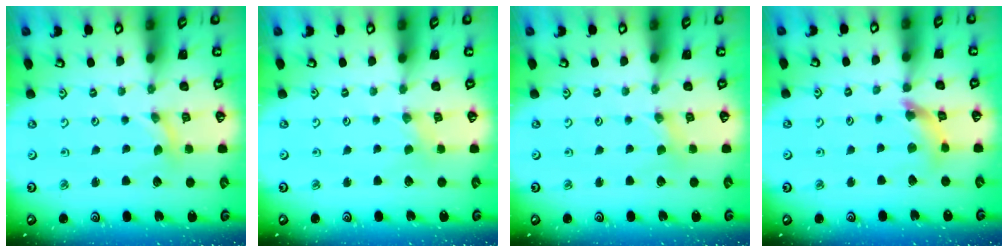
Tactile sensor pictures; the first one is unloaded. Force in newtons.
{"total": 0.0}
{"total": 0.7, "press": 0.7, "slide": 0.1}
{"total": 9.1, "press": 9.1, "slide": 0.8}